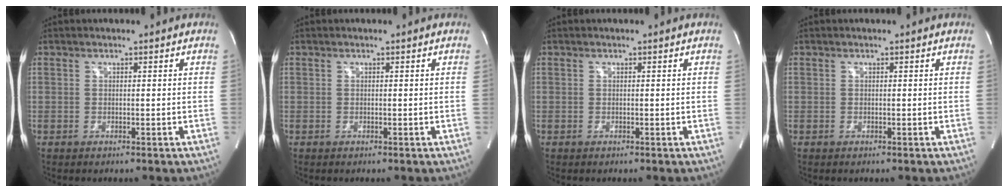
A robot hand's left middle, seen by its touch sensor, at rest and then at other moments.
{"total": 0.0}
{"total": 0.0}
{"total": 0.0}